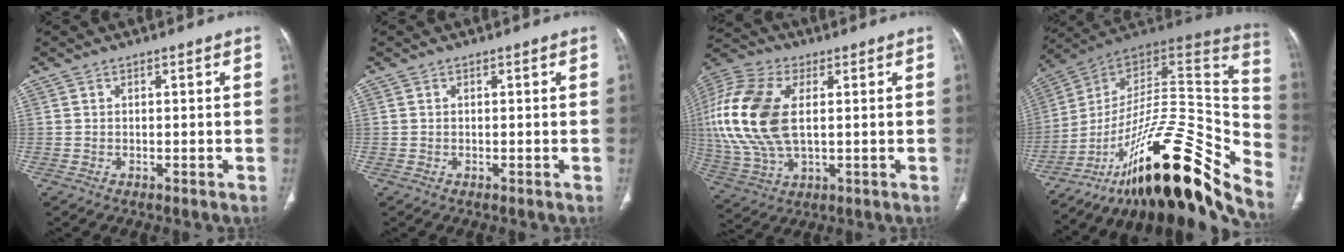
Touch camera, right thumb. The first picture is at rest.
{"total": 0.0}
{"total": 20.0, "force": [2.6, 11.3, 16.3], "torque": [-0.371, -0.001, 0.047]}
{"total": 31.1, "force": [-21.8, 8.0, 20.6], "torque": [-0.217, 0.098, -0.334]}